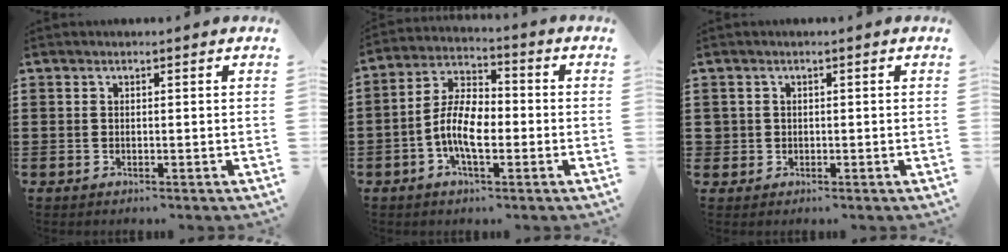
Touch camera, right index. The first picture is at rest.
{"total": 8.3, "force": [-2.3, 3.7, 7.0], "torque": [-0.160, -0.003, -0.050]}
{"total": 1.2, "force": [0.0, 1.2, 0.0], "torque": [-0.005, 0.006, -0.003]}